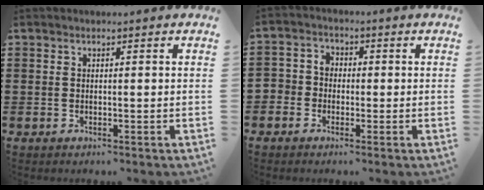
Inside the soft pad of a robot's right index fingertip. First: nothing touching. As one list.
[{"total": 2.9, "force": [-1.8, 2.3, 0.3], "torque": [-0.019, 0.008, -0.042]}]